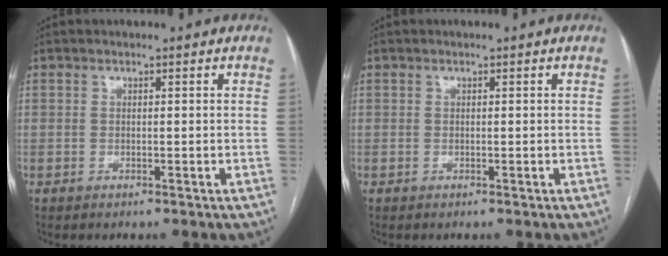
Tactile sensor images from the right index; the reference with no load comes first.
{"total": 0.0}